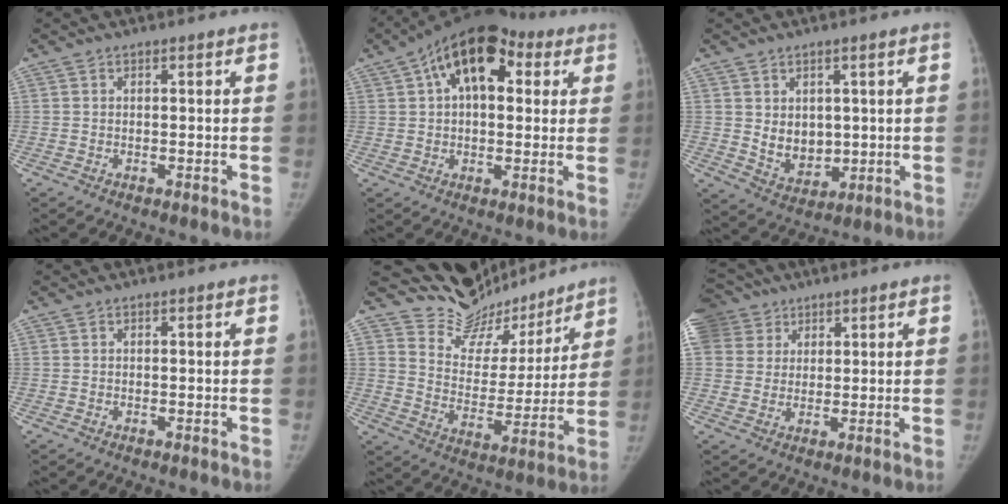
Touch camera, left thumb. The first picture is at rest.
{"total": 16.1, "force": [5.8, 9.3, 11.8], "torque": [-0.156, 0.025, 0.080]}
{"total": 6.7, "force": [0.8, 5.2, 4.2], "torque": [-0.034, -0.018, 0.034]}
{"total": 0.0}
{"total": 17.1, "force": [15.9, 6.2, 1.6], "torque": [0.020, -0.109, 0.245]}
{"total": 14.7, "force": [6.9, 11.9, 5.0], "torque": [-0.122, 0.029, 0.137]}